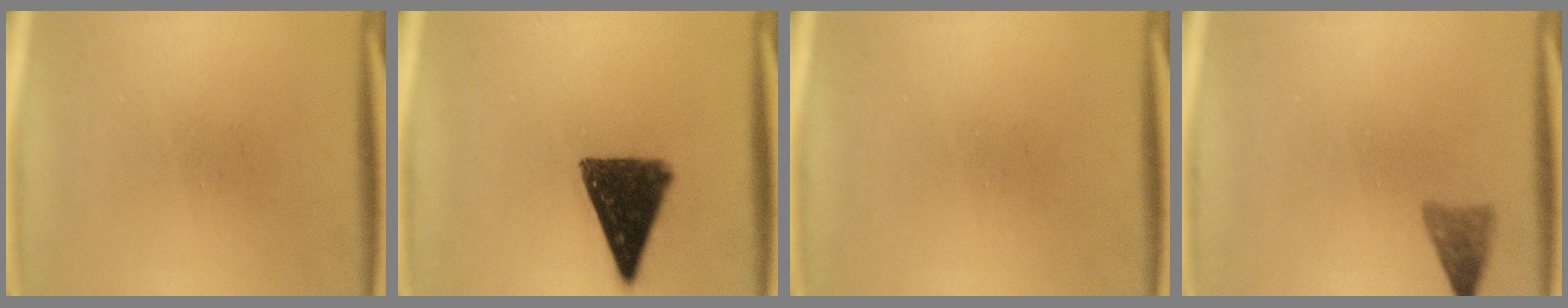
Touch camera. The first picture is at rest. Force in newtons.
{"total": 12.4}
{"total": 0.0}
{"total": 2.4}